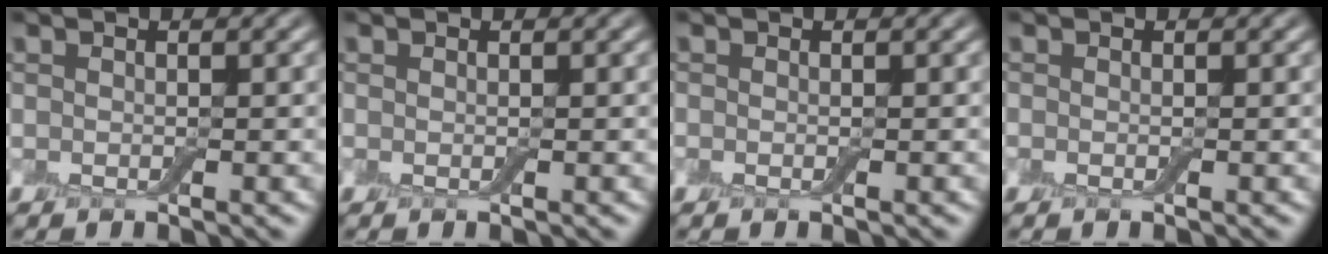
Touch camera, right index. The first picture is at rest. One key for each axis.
{"total": 0.0}
{"total": 0.0}
{"total": 0.0}